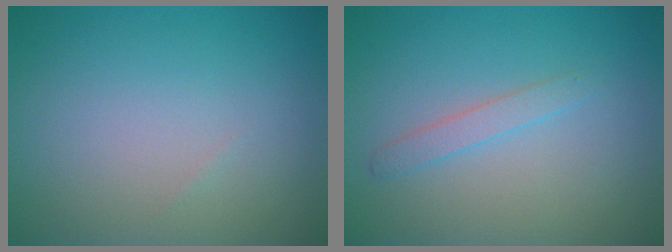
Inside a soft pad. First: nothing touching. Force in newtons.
{"total": 1.3, "press": 1.3, "slide": 0.0}